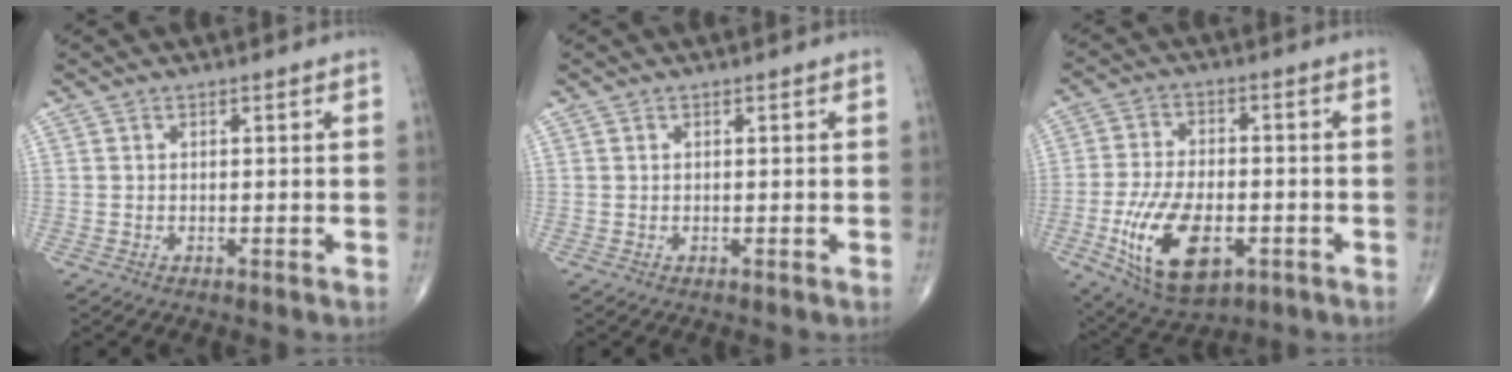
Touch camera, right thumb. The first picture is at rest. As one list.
[{"total": 0.0}, {"total": 15.9, "force": [-5.2, 8.4, 12.5], "torque": [-0.222, 0.005, -0.080]}]